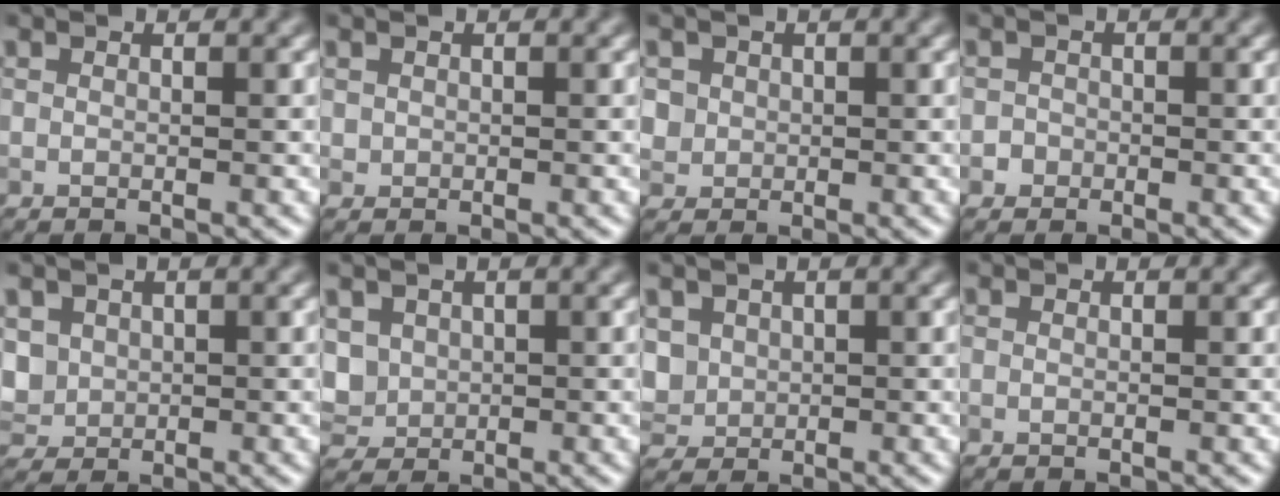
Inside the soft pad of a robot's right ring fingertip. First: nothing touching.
{"total": 0.6, "force": [0.2, 0.6, 0.1], "torque": [-0.002, -0.005, 0.010]}
{"total": 1.5, "force": [0.2, 1.5, 0.2], "torque": [-0.004, -0.008, 0.020]}
{"total": 1.1, "force": [-0.5, 0.9, -0.1], "torque": [0.014, -0.004, -0.009]}
{"total": 3.2, "force": [0.6, 2.8, 1.3], "torque": [-0.041, -0.003, 0.014]}
{"total": 3.6, "force": [0.5, 3.1, 1.7], "torque": [-0.053, -0.002, 0.014]}
{"total": 3.2, "force": [0.6, 2.9, 1.4], "torque": [-0.044, -0.002, 0.014]}
{"total": 0.0}